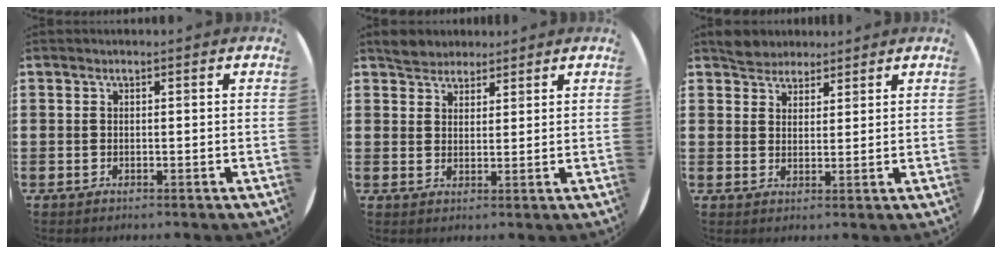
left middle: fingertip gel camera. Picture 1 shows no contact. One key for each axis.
{"total": 3.1, "fx": 2.9, "fy": 1.3, "fz": -0.2, "tx": 0.003, "ty": 0.001, "tz": 0.055}
{"total": 3.5, "fx": 3.2, "fy": 1.4, "fz": -0.1, "tx": -0.002, "ty": 0.000, "tz": 0.061}